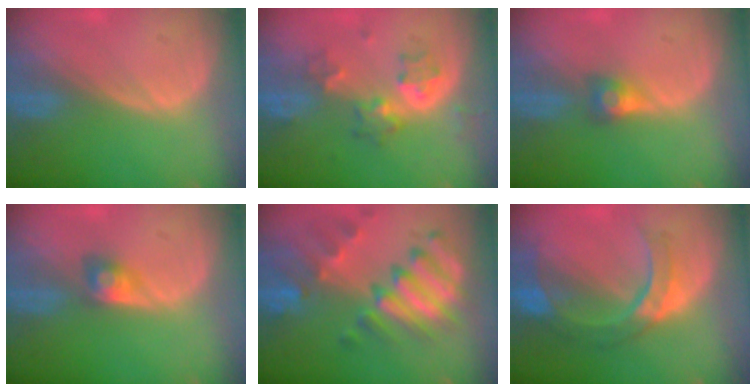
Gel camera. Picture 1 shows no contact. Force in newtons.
{"total": 6.6, "press": 5.7, "slide": 3.2}
{"total": 2.7, "press": 2.5, "slide": 1.0}
{"total": 2.6, "press": 2.5, "slide": 0.7}
{"total": 11.1, "press": 9.5, "slide": 5.7}
{"total": 8.9, "press": 7.9, "slide": 4.0}